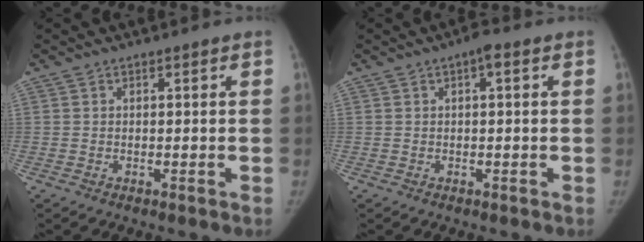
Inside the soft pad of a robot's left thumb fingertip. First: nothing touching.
{"total": 2.1, "force": [0.7, 0.7, 1.9], "torque": [-0.027, 0.004, 0.004]}